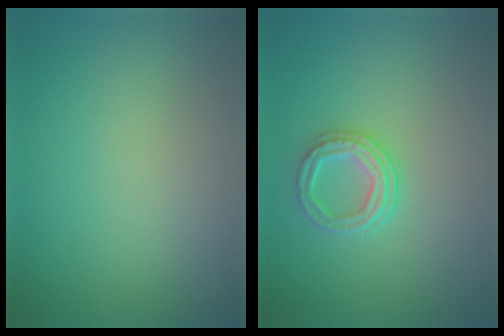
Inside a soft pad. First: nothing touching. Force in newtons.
{"total": 2.8, "press": 2.3, "slide": 1.5}